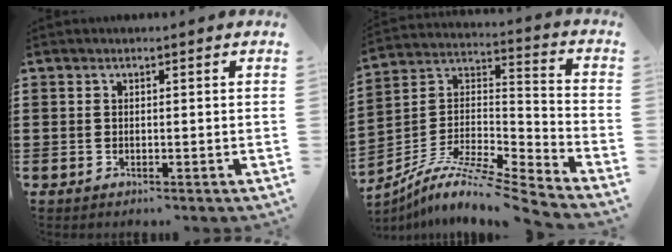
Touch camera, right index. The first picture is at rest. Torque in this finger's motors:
{"motor_torque": [0.75, 1.39, -0.66, -0.12]}